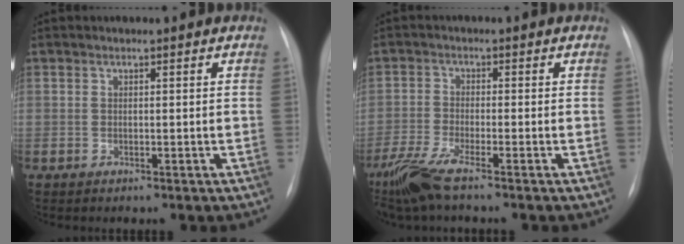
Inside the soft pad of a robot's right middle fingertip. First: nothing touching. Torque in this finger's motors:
{"motor_torque": [0.65, -0.66, 0.24, 0.07]}